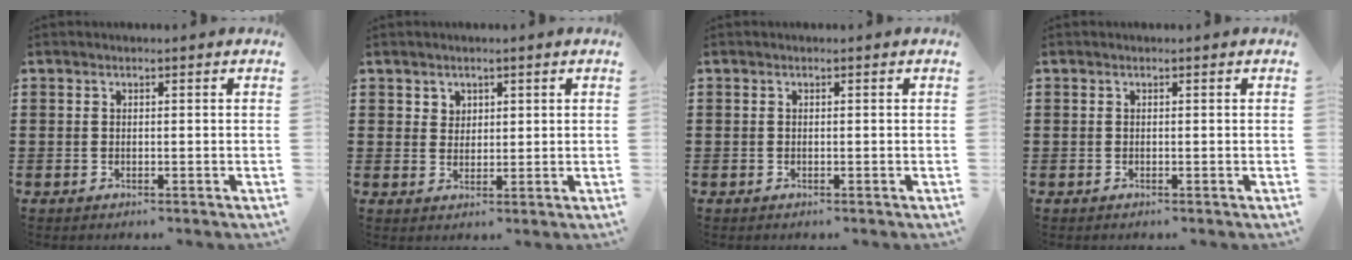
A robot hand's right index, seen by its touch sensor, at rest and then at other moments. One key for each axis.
{"total": 2.1, "fx": 1.4, "fy": 1.6, "fz": 0.1, "tx": -0.002, "ty": 0.005, "tz": 0.024}
{"total": 0.0}
{"total": 0.0}